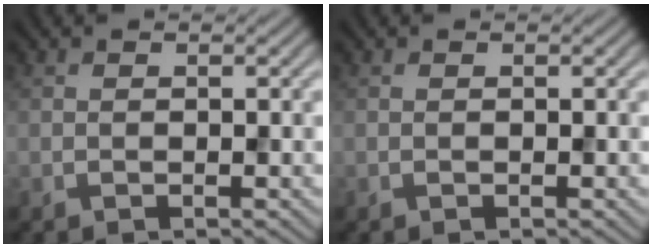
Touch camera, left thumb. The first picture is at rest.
{"total": 0.0}